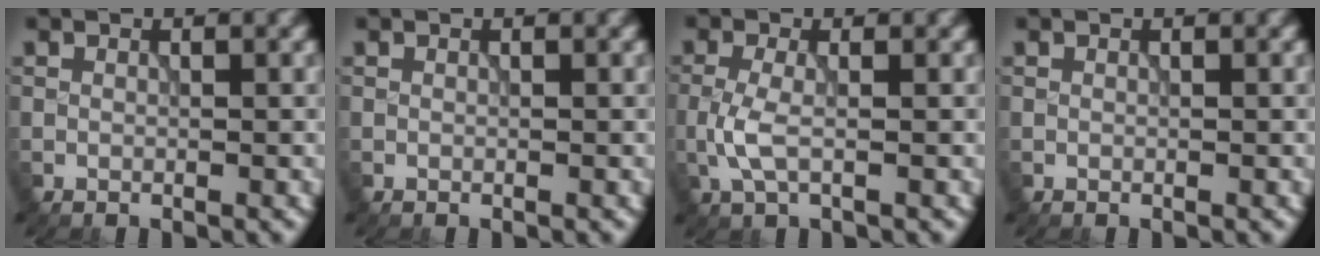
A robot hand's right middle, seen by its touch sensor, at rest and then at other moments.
{"total": 0.0}
{"total": 2.6, "force": [-0.6, 1.0, 2.3], "torque": [-0.059, -0.001, -0.018]}
{"total": 0.0}